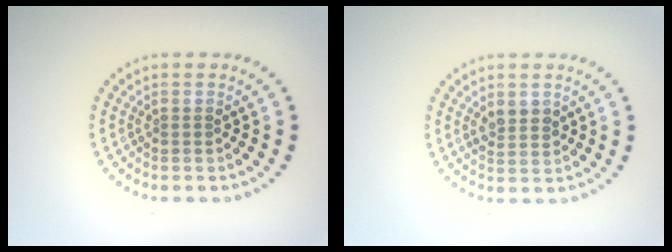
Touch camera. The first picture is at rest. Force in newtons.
{"total": 1.8, "press": 1.8, "slide": 0.5}